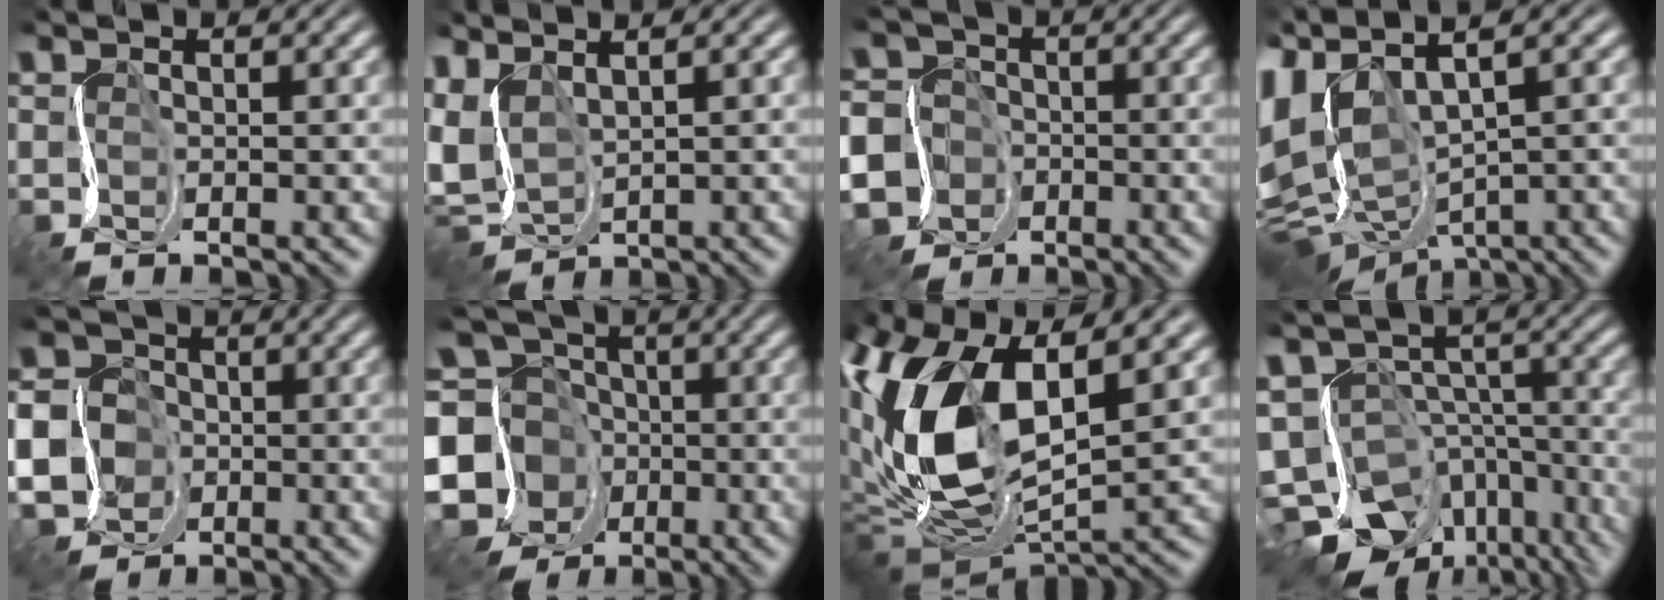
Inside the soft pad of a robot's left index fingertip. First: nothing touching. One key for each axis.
{"total": 4.7, "fx": 0.7, "fy": 2.4, "fz": 4.0, "tx": -0.106, "ty": 0.006, "tz": 0.010}
{"total": 13.6, "fx": -5.9, "fy": 11.7, "fz": 3.5, "tx": -0.096, "ty": -0.035, "tz": -0.141}
{"total": 11.8, "fx": 1.0, "fy": 6.9, "fz": 9.5, "tx": -0.230, "ty": -0.006, "tz": 0.038}
{"total": 12.3, "fx": -4.0, "fy": 11.0, "fz": 3.7, "tx": -0.097, "ty": -0.021, "tz": -0.105}
{"total": 13.7, "fx": -4.8, "fy": 11.7, "fz": 5.3, "tx": -0.138, "ty": 0.007, "tz": -0.108}
{"total": 13.4, "fx": 1.4, "fy": 6.6, "fz": 11.5, "tx": -0.247, "ty": 0.002, "tz": 0.020}
{"total": 13.3, "fx": -7.3, "fy": 8.2, "fz": 7.4, "tx": -0.135, "ty": -0.028, "tz": -0.093}